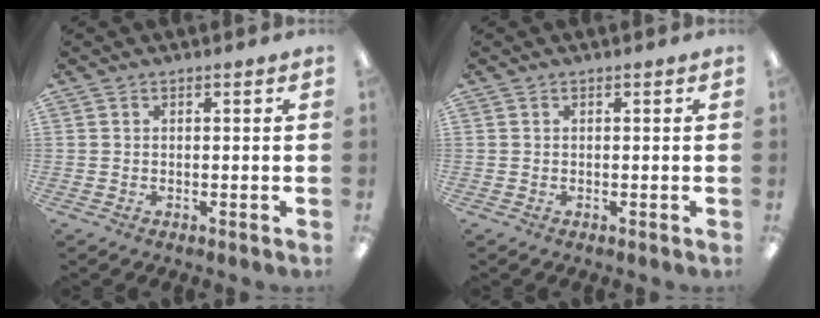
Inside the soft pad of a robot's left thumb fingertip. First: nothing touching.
{"total": 0.0}